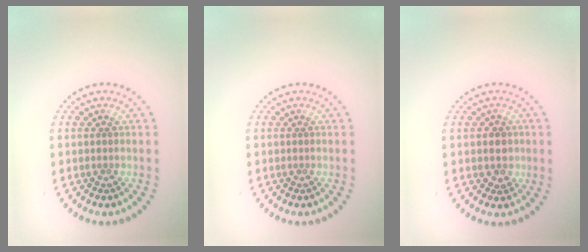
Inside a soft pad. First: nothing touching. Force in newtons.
{"total": 0.0}
{"total": 2.0, "press": 1.8, "slide": 0.8}